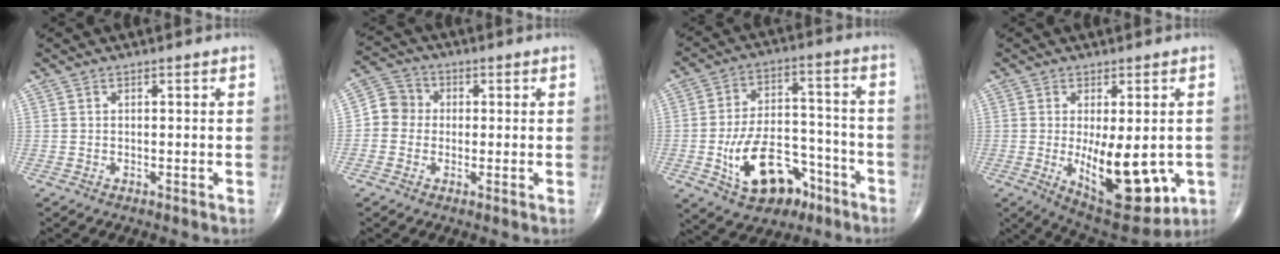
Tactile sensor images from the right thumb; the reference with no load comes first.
{"total": 5.7, "force": [-0.3, 5.4, 1.9], "torque": [-0.013, 0.019, -0.021]}
{"total": 16.6, "force": [-7.3, 9.8, 11.2], "torque": [-0.158, 0.052, -0.106]}
{"total": 15.2, "force": [-2.6, 6.5, 13.6], "torque": [-0.179, -0.027, -0.017]}